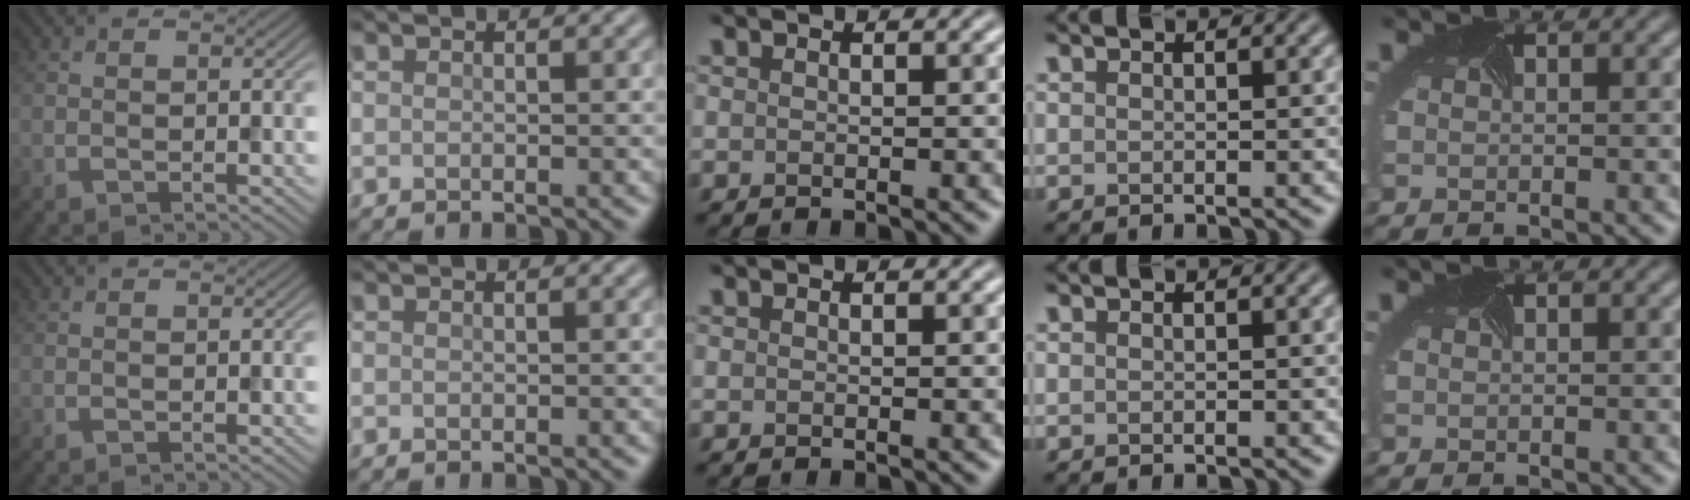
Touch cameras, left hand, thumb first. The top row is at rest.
{}